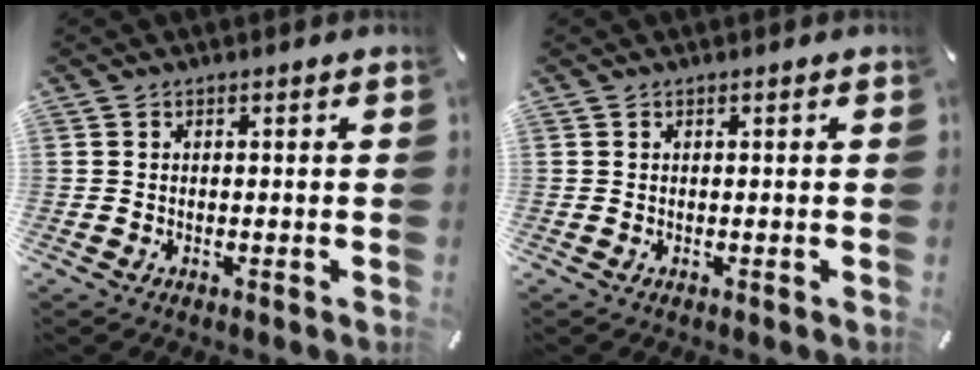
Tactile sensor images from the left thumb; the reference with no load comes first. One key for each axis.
{"total": 0.0}